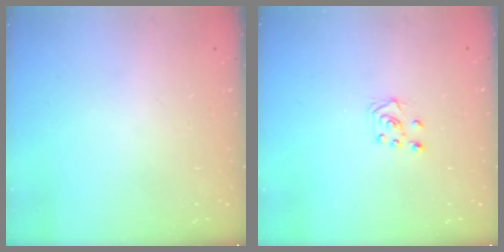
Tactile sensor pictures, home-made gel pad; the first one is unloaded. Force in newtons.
{"total": 5.1, "press": 5.1, "slide": 0.5}